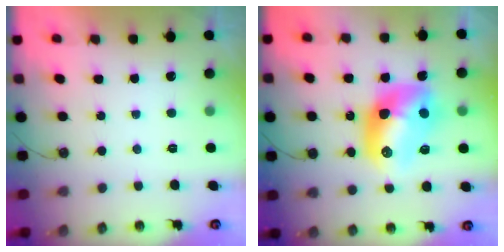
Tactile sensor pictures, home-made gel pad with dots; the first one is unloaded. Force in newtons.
{"total": 14.1, "press": 14.1, "slide": 1.0}